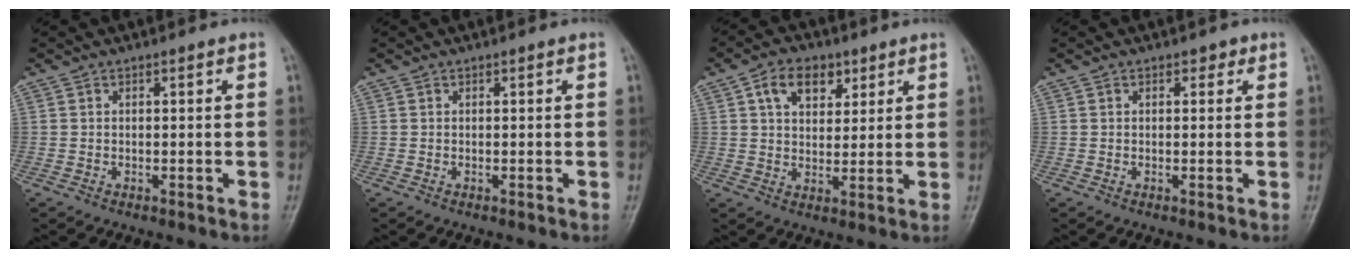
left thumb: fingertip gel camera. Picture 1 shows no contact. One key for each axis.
{"total": 0.0}
{"total": 8.1, "fx": 3.7, "fy": 5.4, "fz": 4.9, "tx": -0.049, "ty": -0.012, "tz": 0.060}
{"total": 1.4, "fx": 0.7, "fy": 0.9, "fz": 0.8, "tx": 0.002, "ty": 0.001, "tz": 0.005}